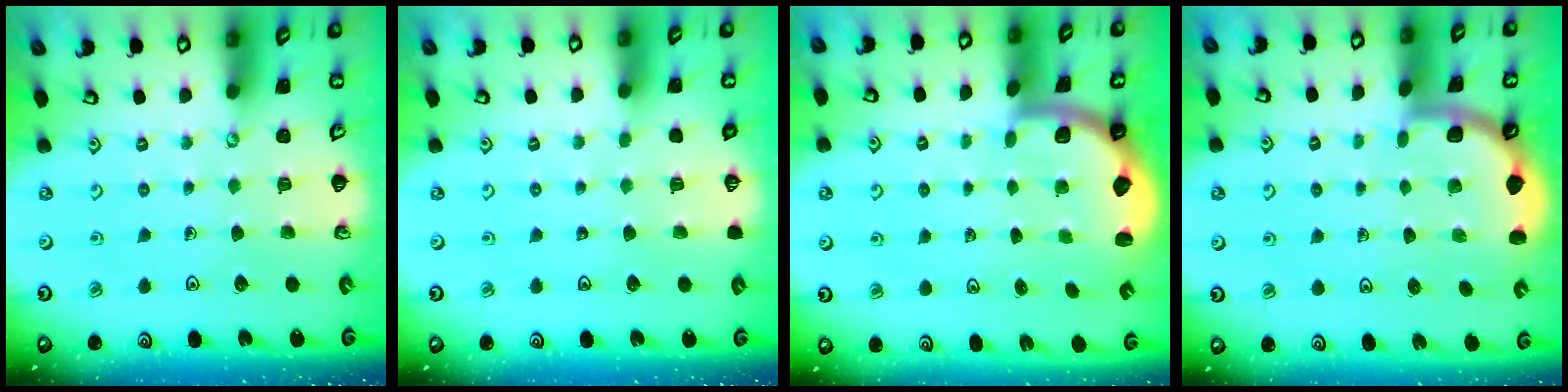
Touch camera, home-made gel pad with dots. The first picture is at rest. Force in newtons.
{"total": 0.0}
{"total": 2.0, "press": 2.0, "slide": 0.5}
{"total": 2.2, "press": 2.2, "slide": 0.1}